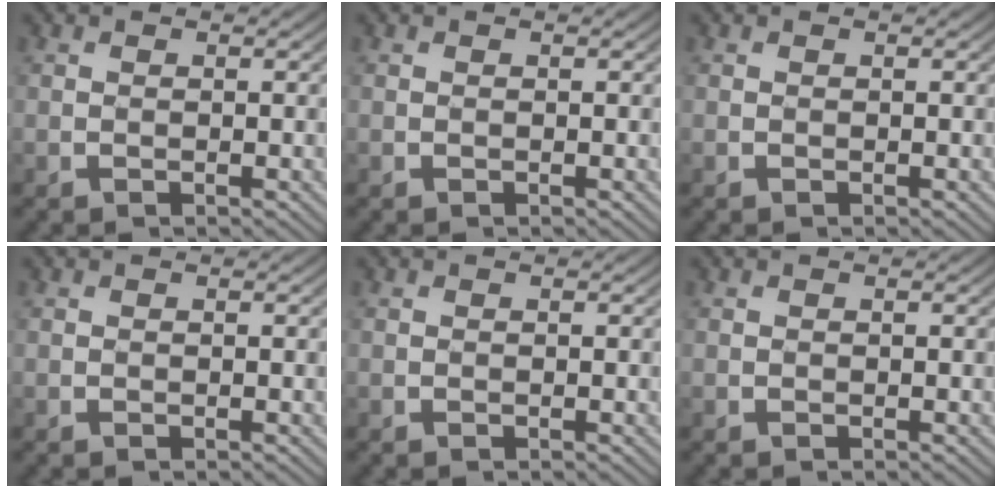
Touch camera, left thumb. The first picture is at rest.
{"total": 0.0}
{"total": 0.0}
{"total": 0.0}
{"total": 0.0}
{"total": 0.0}